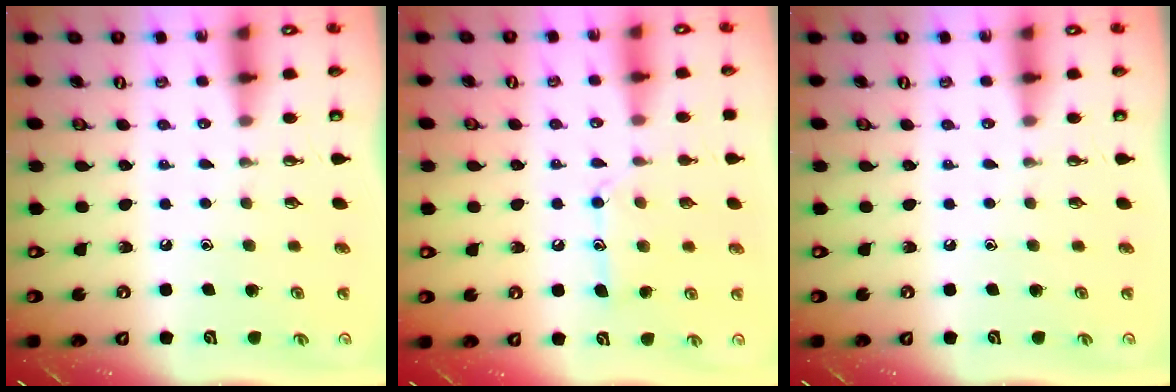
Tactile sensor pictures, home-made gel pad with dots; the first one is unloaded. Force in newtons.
{"total": 10.2, "press": 10.2, "slide": 0.6}
{"total": 0.0}